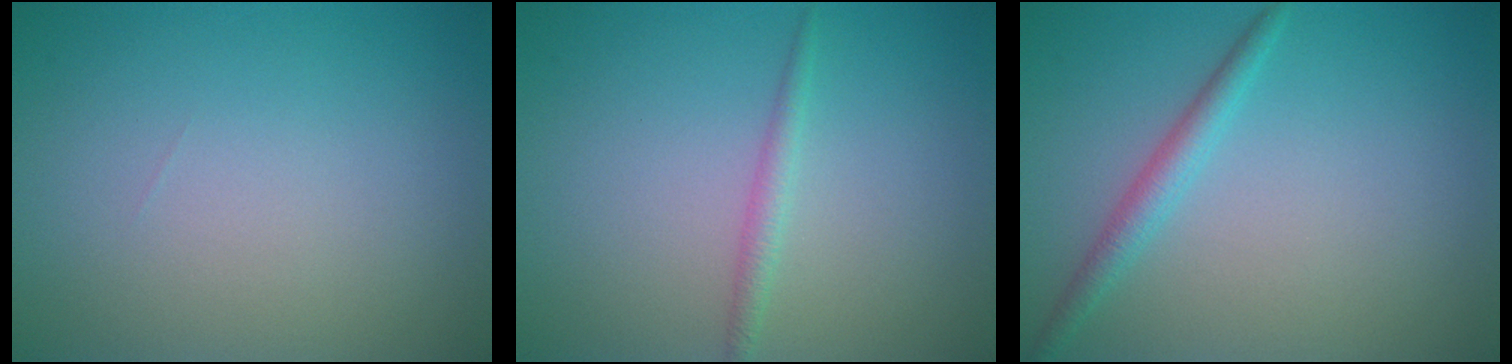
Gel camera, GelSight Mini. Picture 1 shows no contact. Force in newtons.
{"total": 1.3, "press": 1.3, "slide": 0.0}
{"total": 2.0, "press": 2.0, "slide": 0.1}